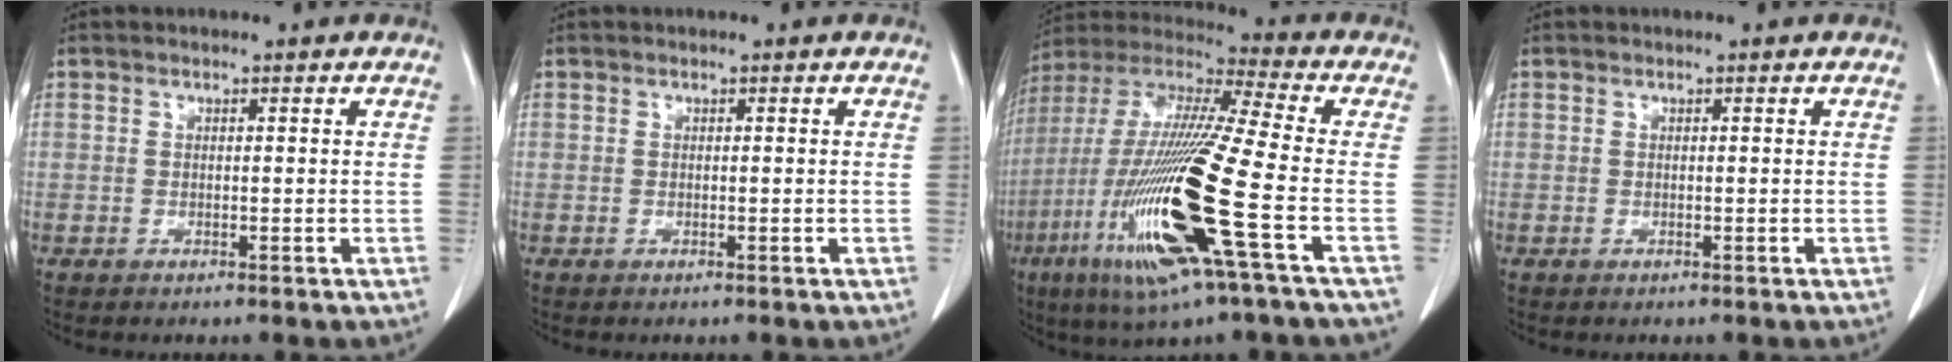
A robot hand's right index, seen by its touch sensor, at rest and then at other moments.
{"total": 0.0}
{"total": 22.4, "force": [-7.0, 0.6, 21.3], "torque": [-0.460, -0.036, -0.140]}
{"total": 0.0}